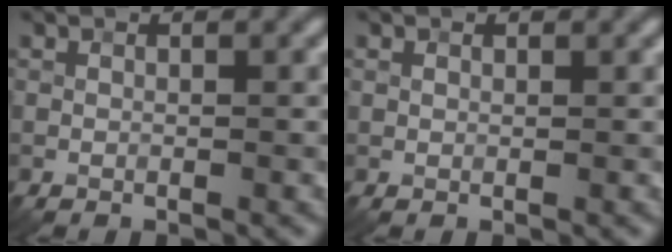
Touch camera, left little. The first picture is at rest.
{"total": 0.5, "force": [0.4, 0.3, 0.2], "torque": [0.001, -0.001, 0.005]}